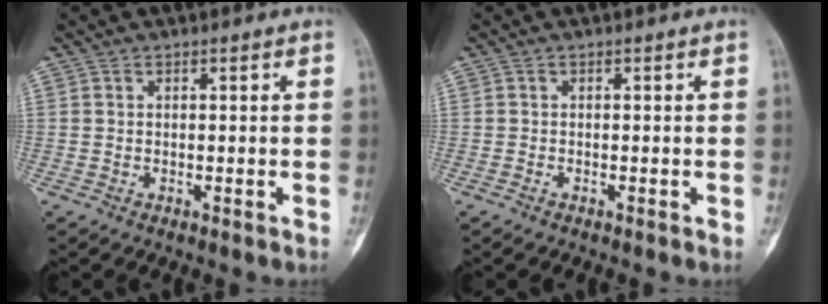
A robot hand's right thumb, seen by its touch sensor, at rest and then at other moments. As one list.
[{"total": 0.0}]